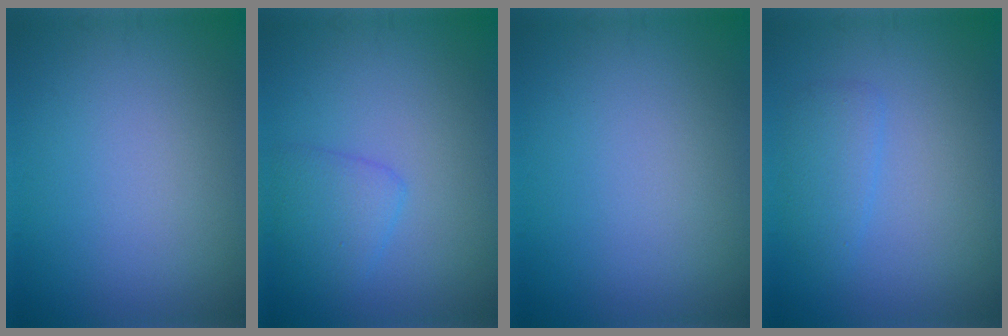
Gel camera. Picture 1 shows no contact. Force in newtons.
{"total": 2.5, "press": 2.4, "slide": 0.2}
{"total": 0.0}
{"total": 1.9, "press": 1.9, "slide": 0.1}